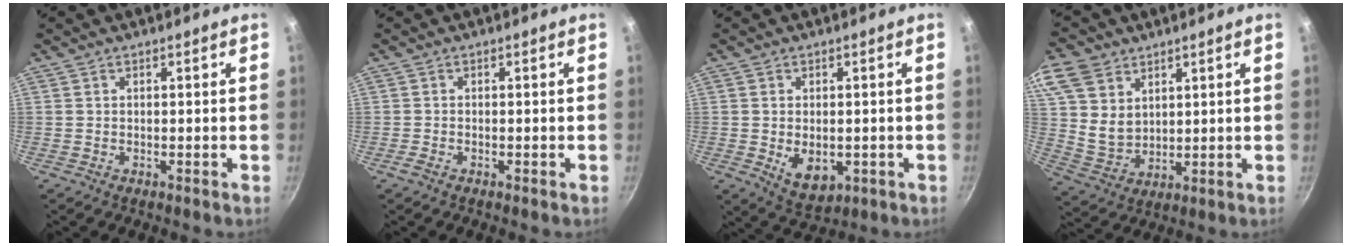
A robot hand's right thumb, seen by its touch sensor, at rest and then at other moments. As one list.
[{"total": 1.0, "force": [-0.8, 0.3, 0.5], "torque": [-0.019, 0.003, -0.019]}, {"total": 6.9, "force": [-1.2, 4.4, 5.1], "torque": [-0.072, -0.013, -0.004]}, {"total": 14.2, "force": [7.4, 10.3, 6.4], "torque": [-0.125, -0.017, 0.154]}]